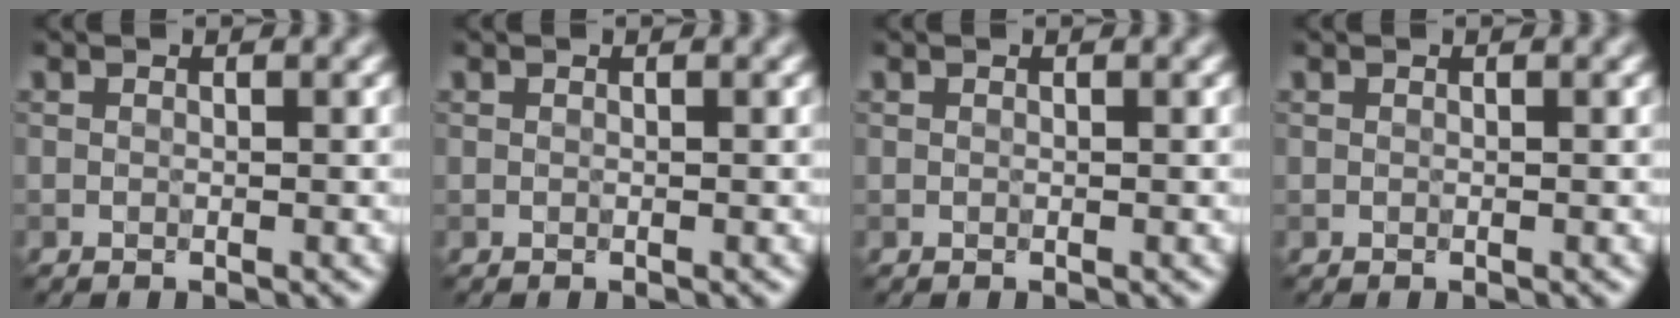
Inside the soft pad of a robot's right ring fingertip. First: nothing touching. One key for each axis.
{"total": 0.0}
{"total": 0.0}
{"total": 0.0}